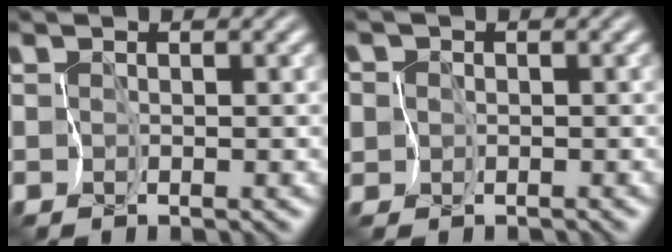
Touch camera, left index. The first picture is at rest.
{"total": 4.8, "force": [0.3, 4.4, 1.8], "torque": [-0.059, 0.010, -0.043]}